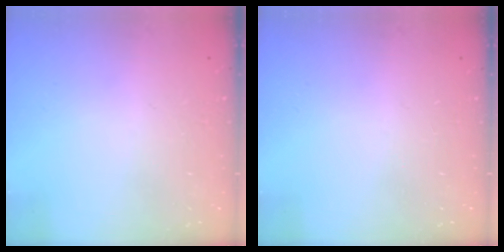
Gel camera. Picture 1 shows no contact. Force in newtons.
{"total": 0.0}